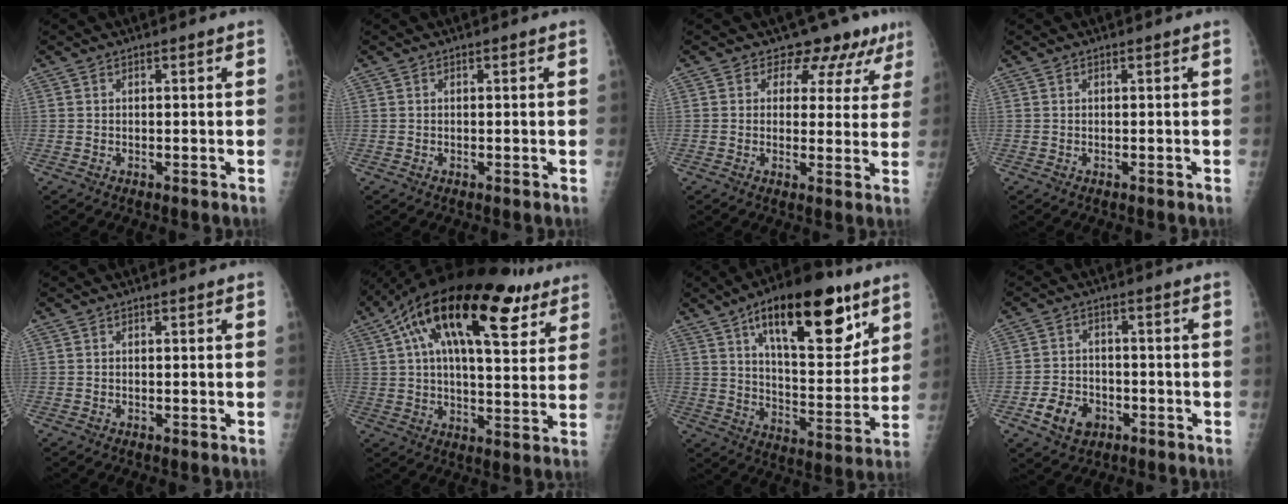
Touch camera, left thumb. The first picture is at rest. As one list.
[{"total": 0.0}, {"total": 8.2, "force": [6.4, 4.9, 1.4], "torque": [0.027, -0.030, 0.057]}, {"total": 0.0}, {"total": 0.0}, {"total": 25.1, "force": [12.7, 10.3, 19.0], "torque": [-0.288, 0.009, 0.197]}, {"total": 23.7, "force": [12.8, 9.4, 17.5], "torque": [-0.223, -0.047, 0.203]}, {"total": 7.2, "force": [-3.1, 5.4, 3.6], "torque": [-0.046, 0.017, -0.050]}]